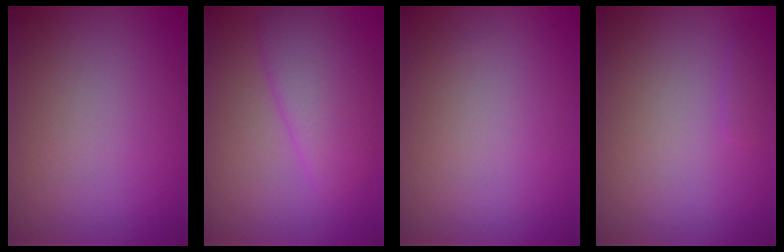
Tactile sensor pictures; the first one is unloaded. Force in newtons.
{"total": 4.1, "press": 4.1, "slide": 0.2}
{"total": 0.0}
{"total": 0.6, "press": 0.6, "slide": 0.0}